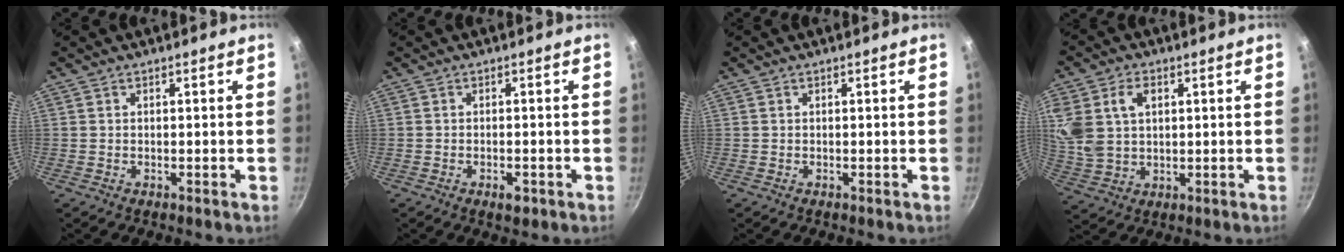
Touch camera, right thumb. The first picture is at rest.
{"total": 2.5, "force": [-1.2, 1.1, 1.9], "torque": [-0.027, 0.006, -0.015]}
{"total": 0.0}
{"total": 12.1, "force": [3.6, 8.7, 7.7], "torque": [-0.153, -0.006, 0.073]}